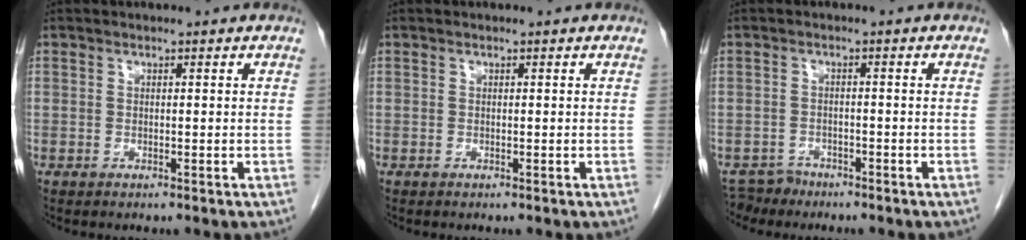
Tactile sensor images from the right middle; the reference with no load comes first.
{"total": 0.0}
{"total": 2.9, "force": [-2.6, 1.4, -0.5], "torque": [0.006, 0.001, -0.044]}